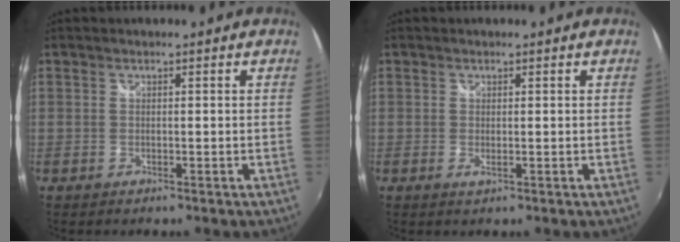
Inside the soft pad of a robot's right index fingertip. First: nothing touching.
{"total": 0.8, "force": [0.1, 0.2, 0.7], "torque": [-0.014, -0.002, -0.001]}